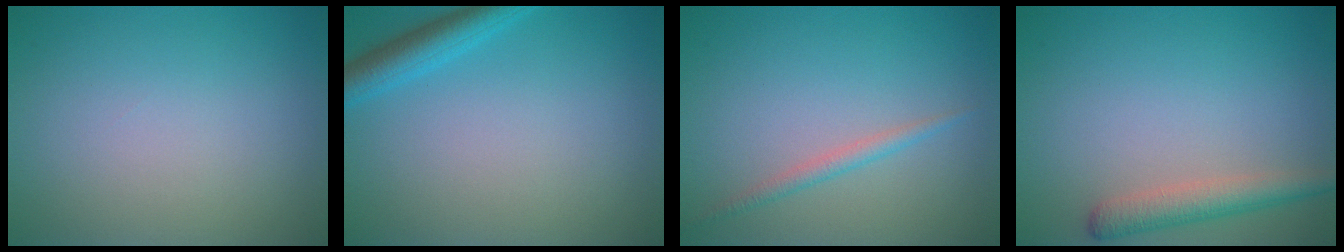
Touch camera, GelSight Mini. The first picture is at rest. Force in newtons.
{"total": 3.1, "press": 3.1, "slide": 0.2}
{"total": 1.3, "press": 1.3, "slide": 0.1}
{"total": 2.9, "press": 2.9, "slide": 0.2}